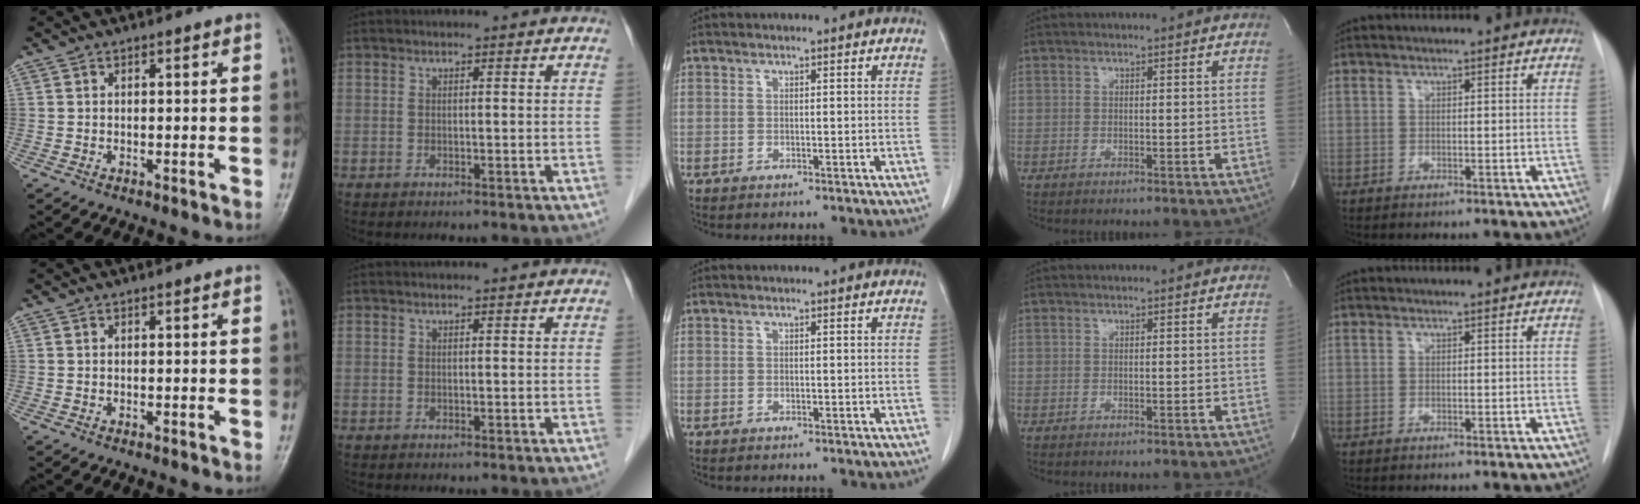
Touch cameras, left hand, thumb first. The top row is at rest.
{}